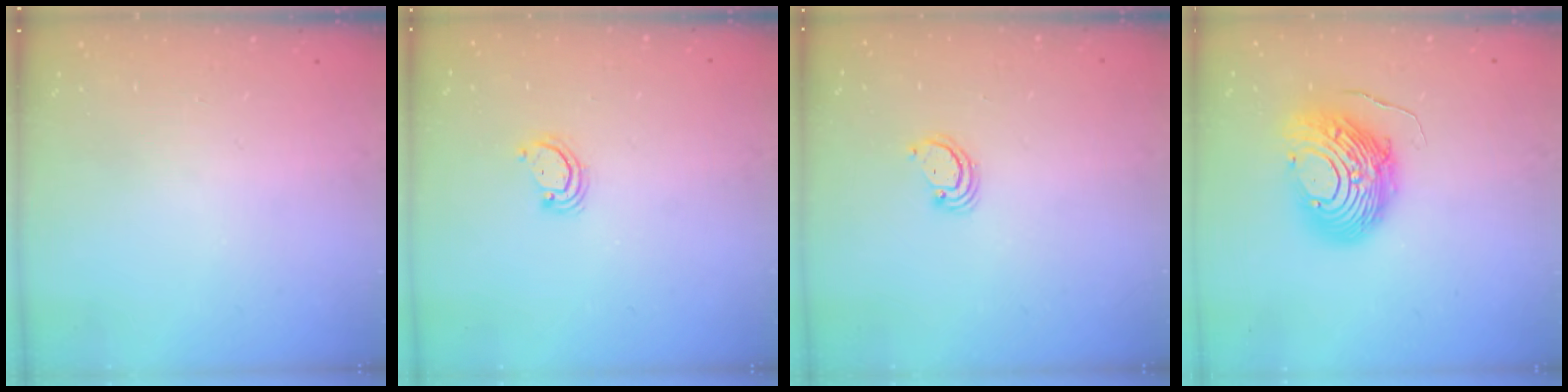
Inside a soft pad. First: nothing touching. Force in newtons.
{"total": 3.7, "press": 3.7, "slide": 0.3}
{"total": 2.4, "press": 2.4, "slide": 0.2}
{"total": 12.6, "press": 12.6, "slide": 1.3}